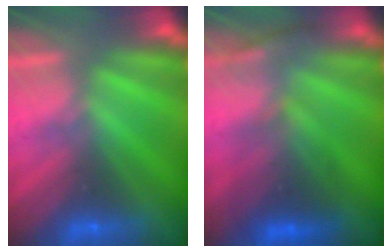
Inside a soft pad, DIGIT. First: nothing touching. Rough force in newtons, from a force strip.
{"total": 2.7}